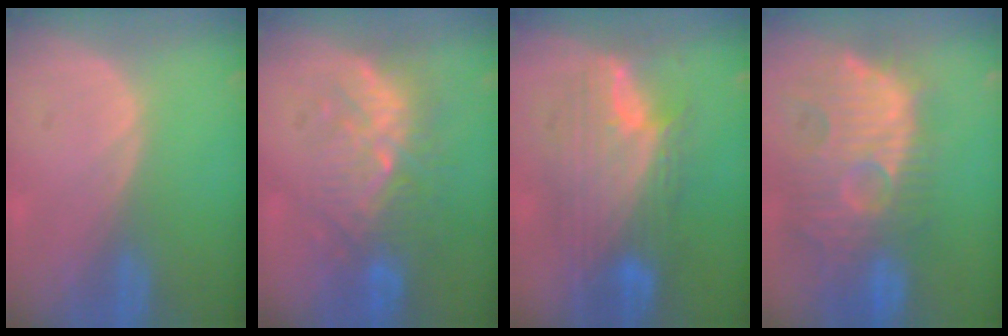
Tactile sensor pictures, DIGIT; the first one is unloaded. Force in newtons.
{"total": 9.4, "press": 8.9, "slide": 2.8}
{"total": 10.0, "press": 10.0, "slide": 0.6}
{"total": 13.8, "press": 12.3, "slide": 6.4}